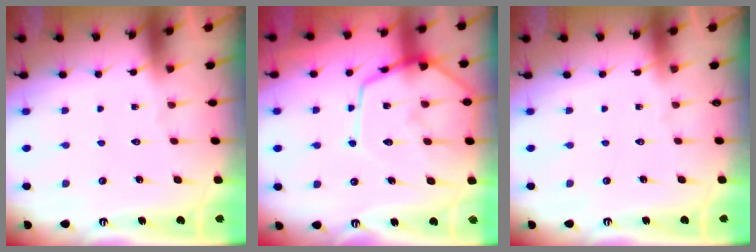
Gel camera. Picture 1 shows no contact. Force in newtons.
{"total": 14.2, "press": 14.2, "slide": 1.3}
{"total": 0.0}